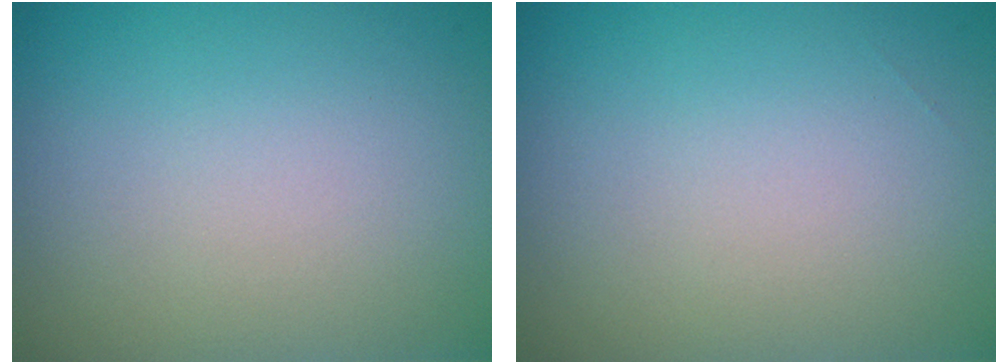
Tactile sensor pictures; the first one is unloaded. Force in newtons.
{"total": 0.0}